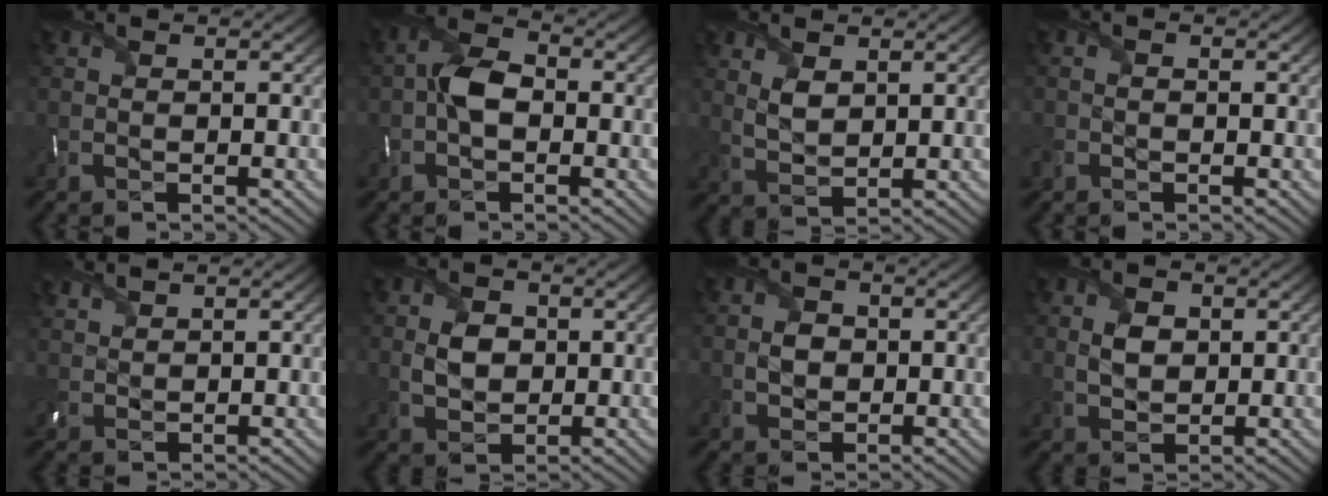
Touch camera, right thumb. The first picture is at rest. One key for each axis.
{"total": 4.8, "fx": -0.7, "fy": 2.9, "fz": 3.8, "tx": -0.079, "ty": 0.008, "tz": -0.021}
{"total": 3.3, "fx": 1.6, "fy": 1.9, "fz": 2.3, "tx": -0.059, "ty": -0.007, "tz": 0.039}
{"total": 1.7, "fx": -0.9, "fy": 1.0, "fz": 1.1, "tx": -0.023, "ty": -0.006, "tz": -0.016}
{"total": 2.3, "fx": 2.3, "fy": 0.3, "fz": 0.4, "tx": -0.018, "ty": 0.007, "tz": 0.051}
{"total": 4.5, "fx": 0.4, "fy": 3.4, "fz": 2.9, "tx": -0.066, "ty": -0.006, "tz": 0.007}
{"total": 2.8, "fx": 0.0, "fy": 2.2, "fz": 1.7, "tx": -0.042, "ty": -0.003, "tz": -0.001}
{"total": 3.6, "fx": 0.9, "fy": 2.5, "fz": 2.5, "tx": -0.053, "ty": -0.002, "tz": 0.019}